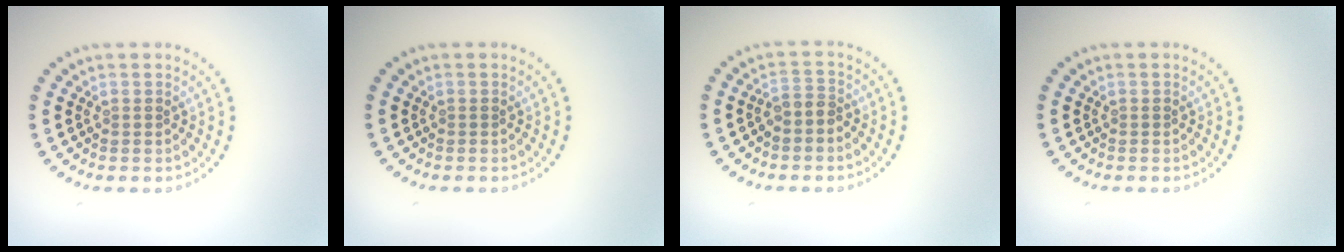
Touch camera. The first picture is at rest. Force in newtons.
{"total": 0.0}
{"total": 1.7, "press": 1.4, "slide": 1.0}
{"total": 0.0}